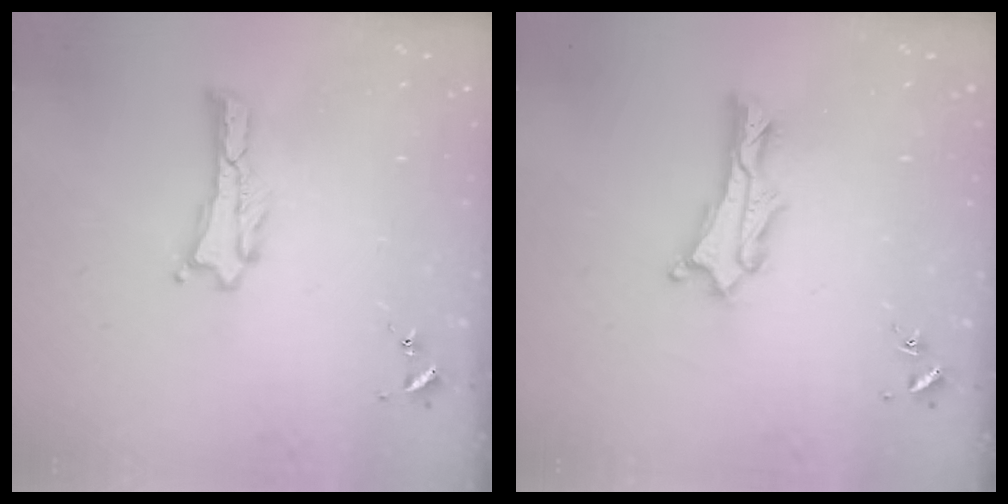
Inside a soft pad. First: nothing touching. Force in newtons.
{"total": 1.1, "press": 1.1, "slide": 0.2}